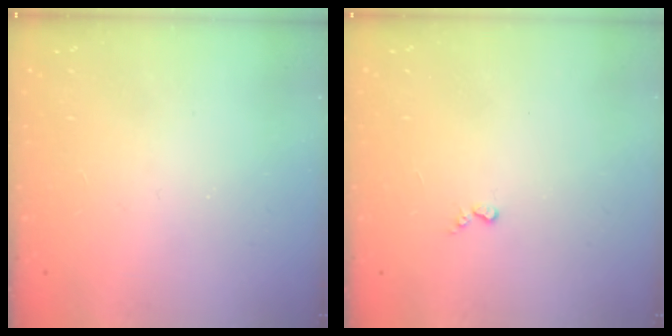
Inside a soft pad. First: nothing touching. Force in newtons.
{"total": 2.4, "press": 2.4, "slide": 0.4}